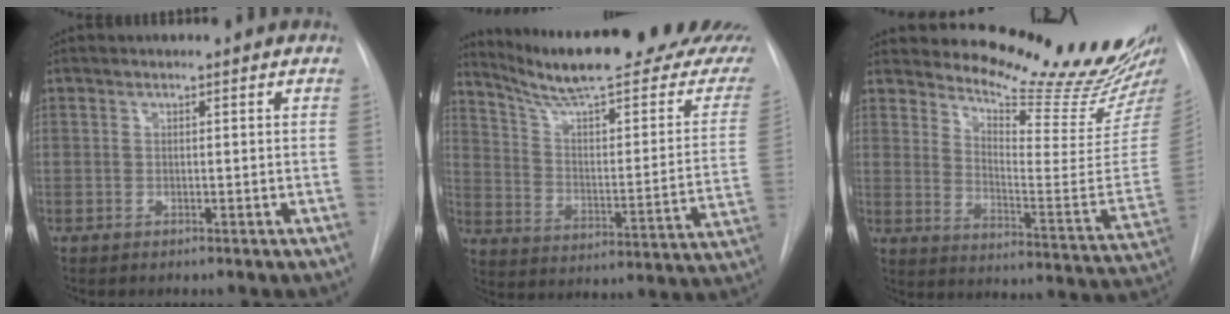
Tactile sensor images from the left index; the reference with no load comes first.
{"total": 26.3, "force": [23.0, 2.4, 12.6], "torque": [-0.180, -0.070, 0.310]}
{"total": 20.3, "force": [19.1, 0.8, 6.8], "torque": [-0.106, -0.126, 0.245]}